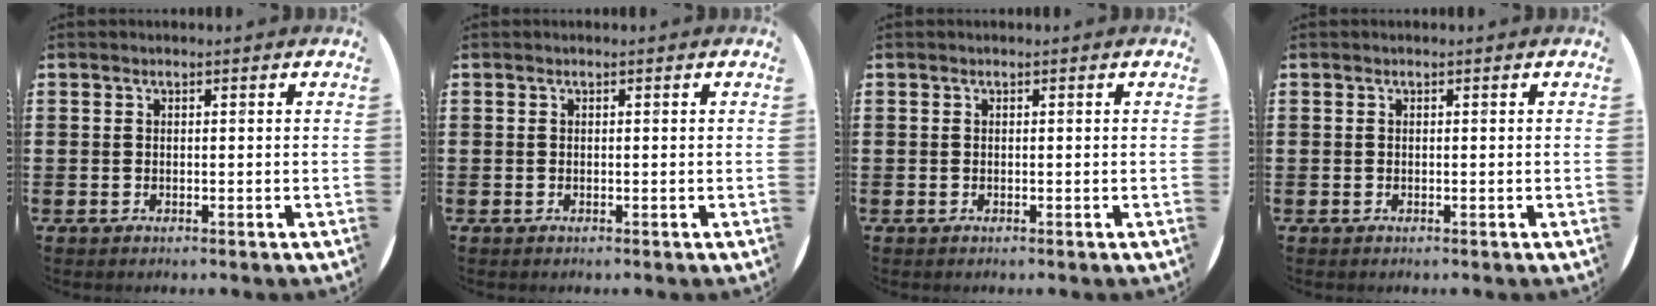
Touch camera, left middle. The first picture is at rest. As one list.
[{"total": 0.0}, {"total": 0.0}, {"total": 0.0}]